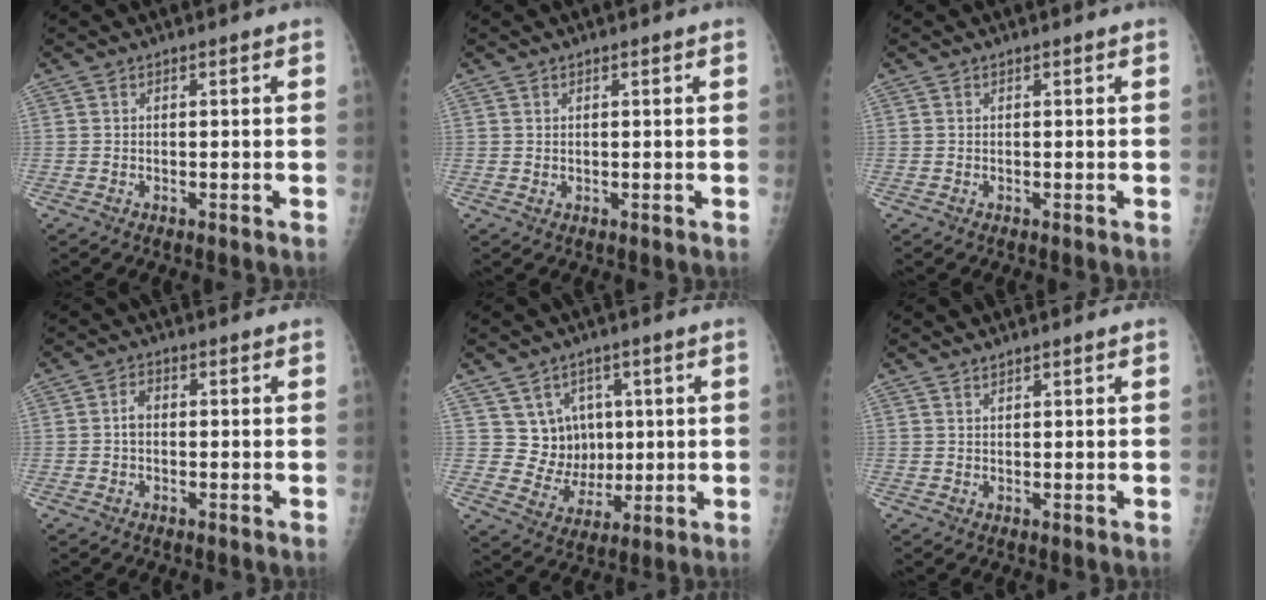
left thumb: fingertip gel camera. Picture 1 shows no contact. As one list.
[{"total": 0.8, "force": [0.6, 0.3, 0.4], "torque": [-0.006, -0.003, 0.012]}, {"total": 0.0}, {"total": 2.5, "force": [-0.1, 1.7, 1.8], "torque": [-0.031, 0.006, -0.006]}, {"total": 8.6, "force": [2.5, 7.7, 2.8], "torque": [-0.002, -0.012, 0.056]}, {"total": 1.2, "force": [1.1, 0.2, 0.4], "torque": [-0.005, -0.004, 0.022]}]